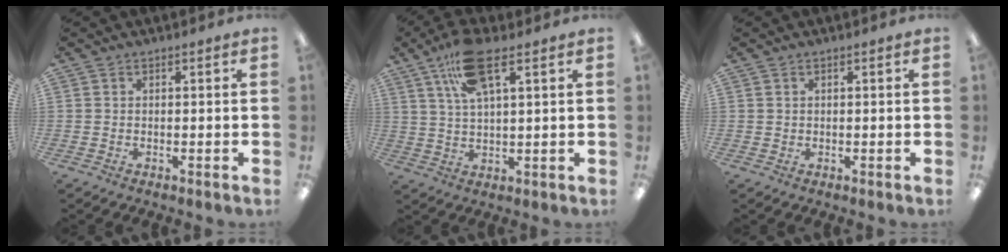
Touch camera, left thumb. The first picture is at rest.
{"total": 12.3, "force": [6.8, 4.3, 9.3], "torque": [-0.181, 0.002, 0.123]}
{"total": 0.8, "force": [0.4, 0.6, 0.2], "torque": [-0.004, 0.004, 0.008]}